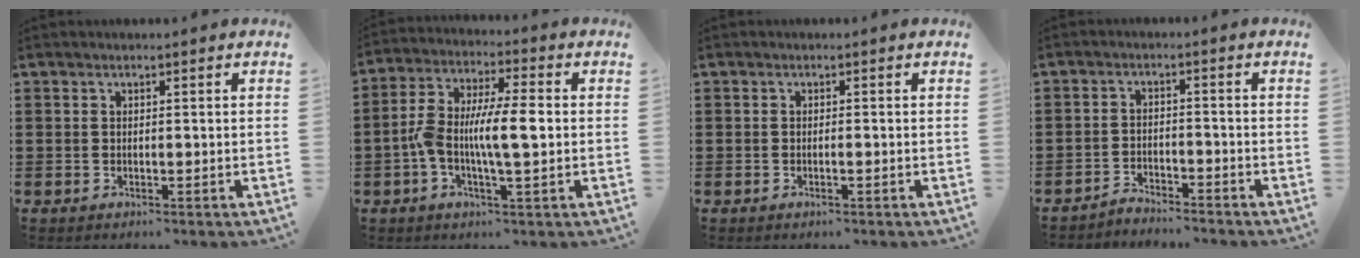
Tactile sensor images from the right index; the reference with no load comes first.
{"total": 8.9, "force": [-1.2, 2.4, 8.5], "torque": [-0.169, 0.000, -0.026]}
{"total": 0.7, "force": [-0.3, 0.0, 0.6], "torque": [-0.010, -0.003, -0.005]}
{"total": 2.7, "force": [-2.7, 0.1, -0.2], "torque": [-0.004, 0.004, -0.058]}